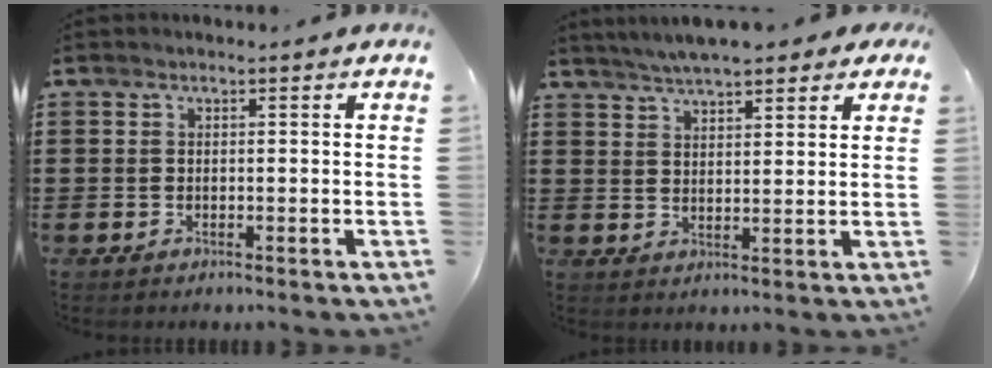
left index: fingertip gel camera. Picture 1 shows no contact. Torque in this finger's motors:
{"motor_torque": [1.07, -1.07, 0.61, 0.21]}